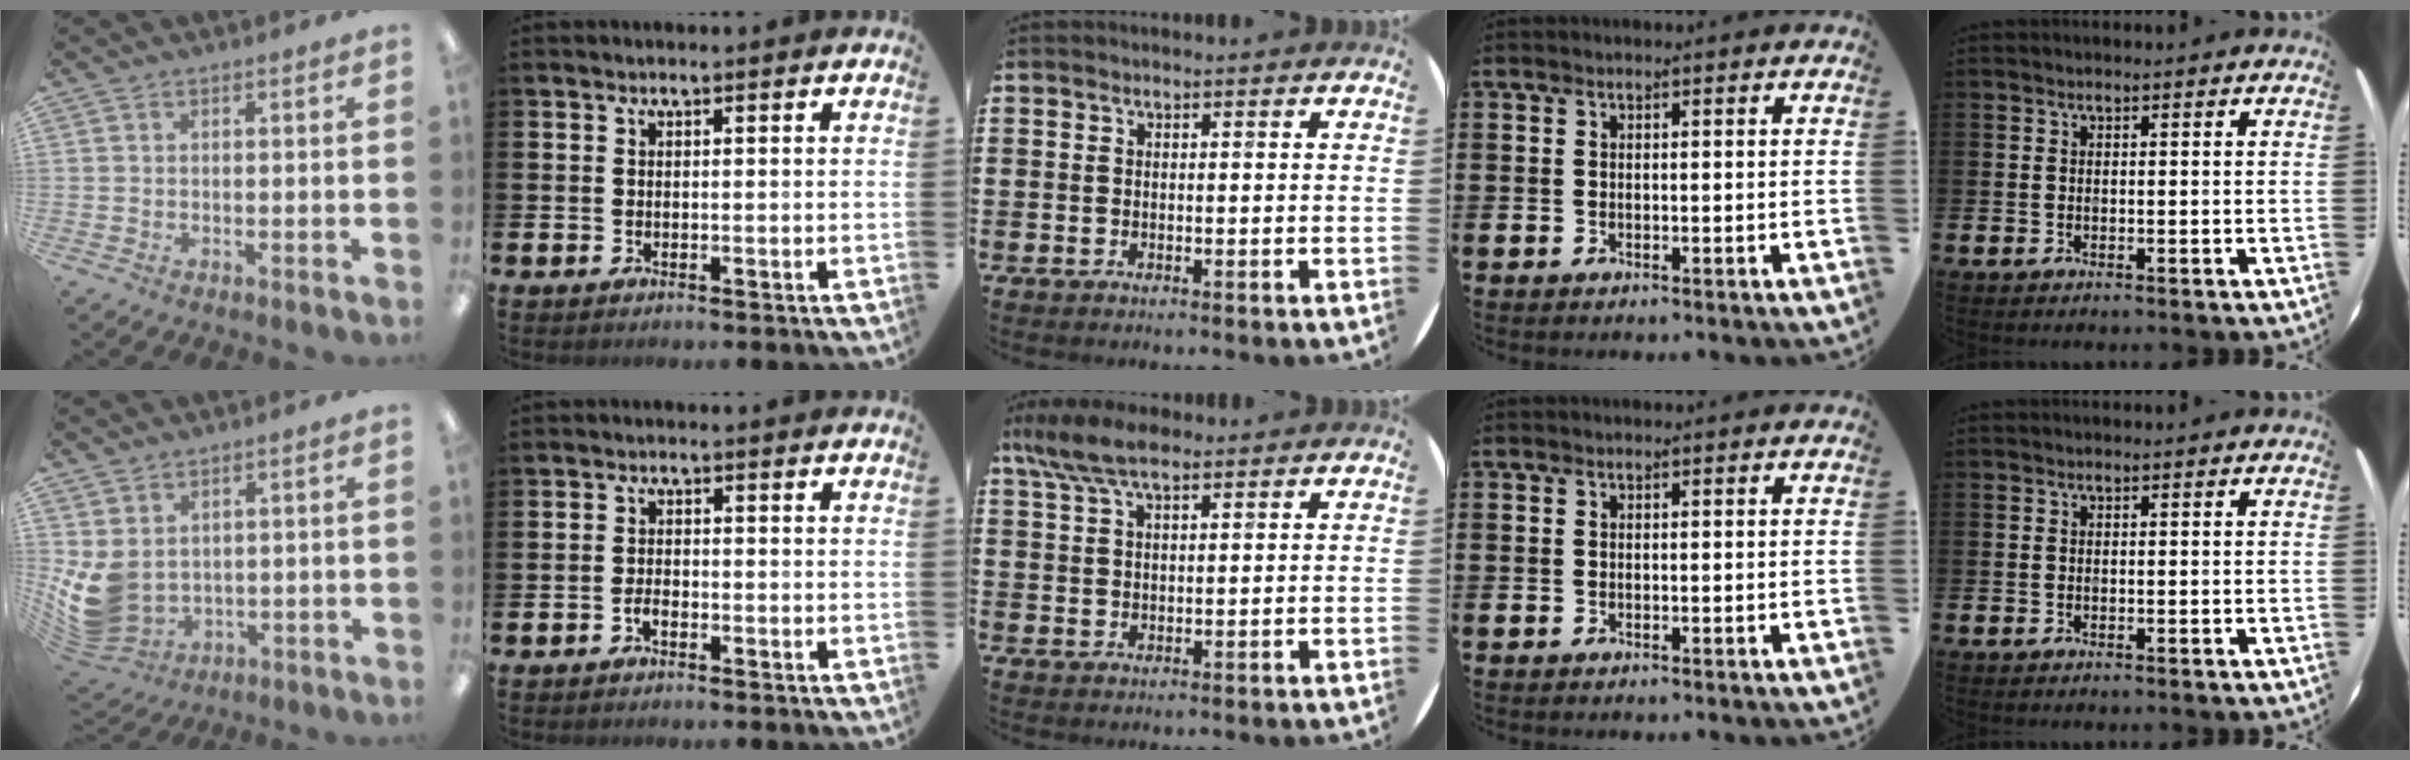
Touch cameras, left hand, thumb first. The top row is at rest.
{"thumb": {"total": 8.2, "force": [1.5, 6.4, 4.8], "torque": [-0.130, -0.018, 0.033]}, "index": {"total": 1.4, "force": [-0.8, 0.7, 0.9], "torque": [-0.024, 0.003, -0.015]}, "middle": {"total": 6.3, "force": [4.8, 2.0, 3.6], "torque": [-0.082, -0.002, 0.088]}}